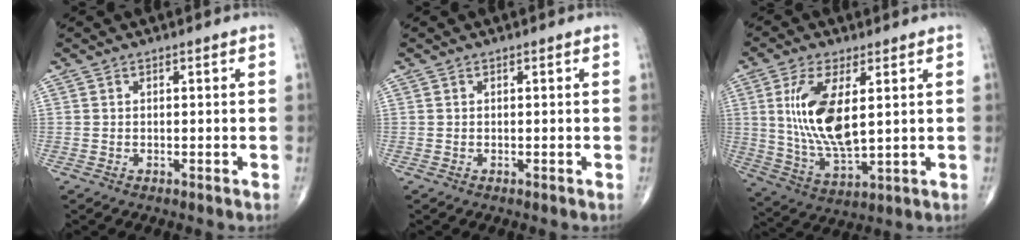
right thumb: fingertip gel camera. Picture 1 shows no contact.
{"total": 0.0}
{"total": 13.7, "force": [2.8, 5.5, 12.2], "torque": [-0.247, -0.024, 0.064]}